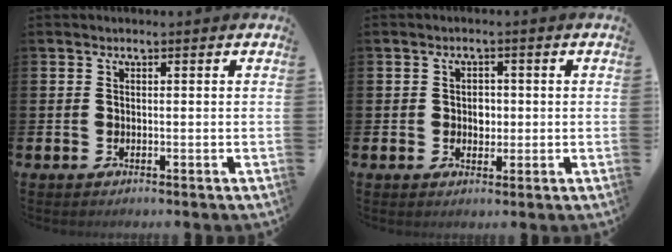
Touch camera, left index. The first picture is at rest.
{"total": 2.2, "force": [0.2, 1.8, 1.2], "torque": [-0.008, 0.004, -0.002]}